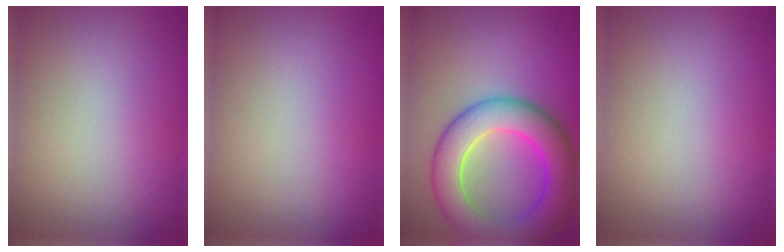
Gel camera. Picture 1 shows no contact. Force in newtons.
{"total": 0.0}
{"total": 8.8, "press": 8.8, "slide": 0.4}
{"total": 0.0}